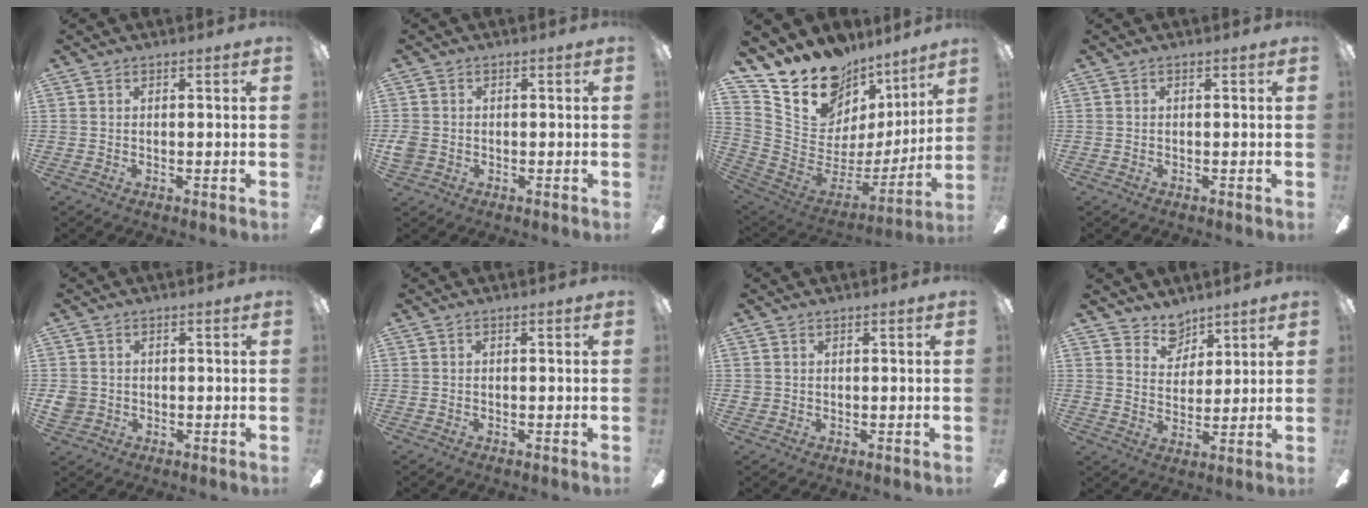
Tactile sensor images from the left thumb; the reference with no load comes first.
{"total": 2.9, "force": [-0.5, 2.5, 1.3], "torque": [-0.027, 0.005, -0.008]}
{"total": 17.4, "force": [13.6, 9.8, 4.3], "torque": [-0.095, -0.115, 0.261]}
{"total": 0.0}
{"total": 3.3, "force": [0.0, 3.1, 0.9], "torque": [-0.012, 0.004, 0.001]}
{"total": 0.0}
{"total": 1.2, "force": [0.7, 1.0, 0.1], "torque": [-0.002, 0.003, 0.014]}
{"total": 7.1, "force": [5.7, 4.1, 0.6], "torque": [-0.015, -0.038, 0.109]}